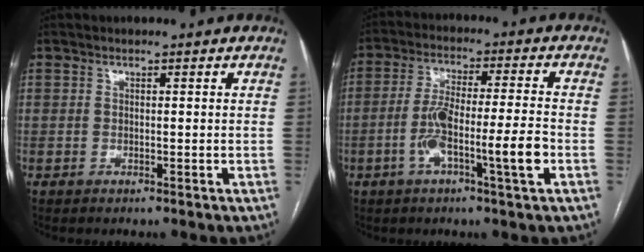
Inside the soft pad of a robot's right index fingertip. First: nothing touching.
{"total": 10.2, "force": [-3.3, 0.5, 9.6], "torque": [-0.176, 0.007, -0.060]}